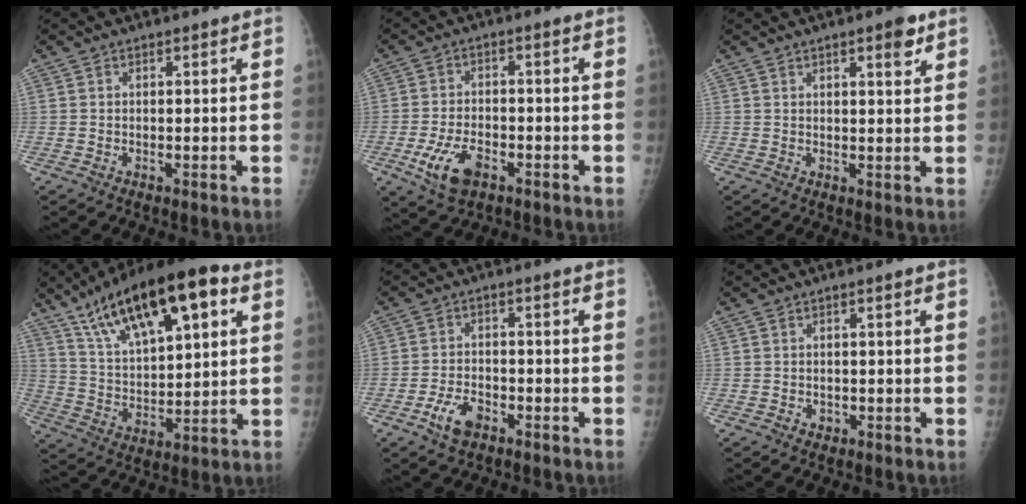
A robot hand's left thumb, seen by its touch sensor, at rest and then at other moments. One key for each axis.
{"total": 7.8, "fx": -3.6, "fy": 4.3, "fz": 5.5, "tx": -0.106, "ty": 0.014, "tz": -0.059}
{"total": 4.0, "fx": 2.4, "fy": 1.1, "fz": 3.0, "tx": -0.035, "ty": -0.012, "tz": 0.032}
{"total": 21.9, "fx": 11.3, "fy": 8.4, "fz": 16.8, "tx": -0.255, "ty": -0.018, "tz": 0.199}
{"total": 5.4, "fx": -3.0, "fy": 3.0, "fz": 3.3, "tx": -0.060, "ty": 0.018, "tz": -0.053}
{"total": 1.1, "fx": -0.4, "fy": 1.0, "fz": 0.5, "tx": -0.004, "ty": 0.006, "tz": -0.003}